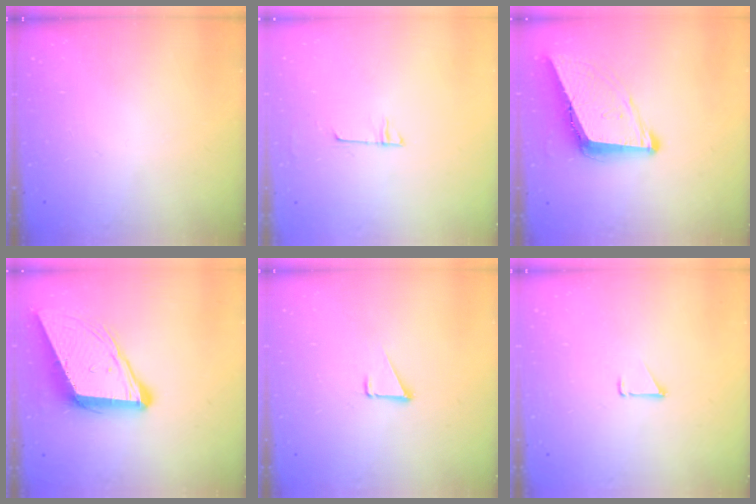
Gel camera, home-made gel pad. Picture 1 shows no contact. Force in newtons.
{"total": 4.4, "press": 4.4, "slide": 0.5}
{"total": 10.3, "press": 9.6, "slide": 3.6}
{"total": 13.2, "press": 12.6, "slide": 4.0}
{"total": 1.6, "press": 1.5, "slide": 0.1}
{"total": 0.9, "press": 0.9, "slide": 0.1}